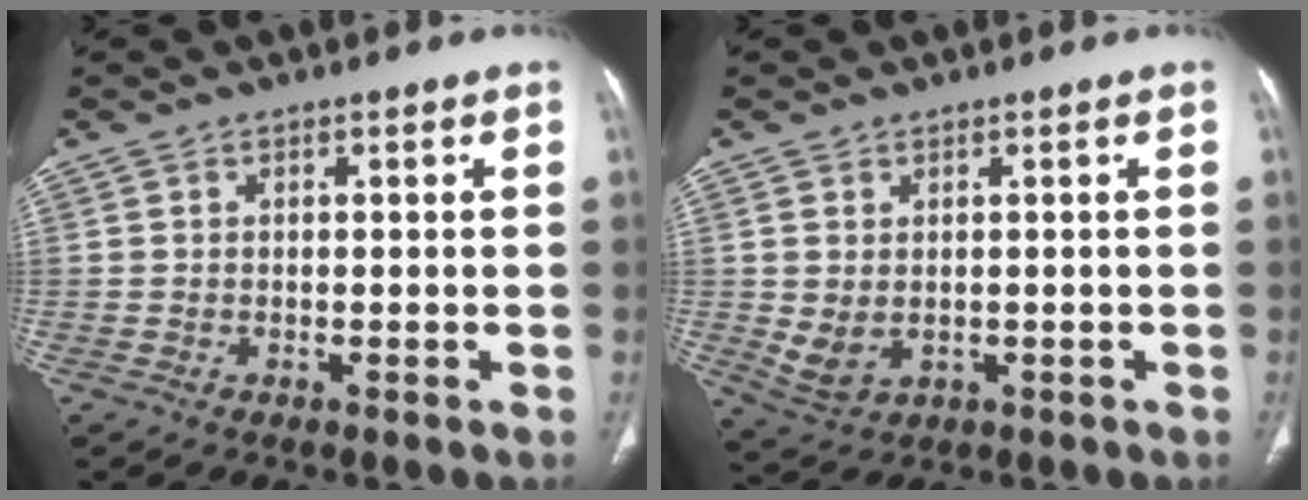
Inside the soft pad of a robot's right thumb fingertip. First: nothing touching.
{"total": 4.4, "force": [0.0, 3.2, 3.1], "torque": [-0.060, -0.005, 0.017]}